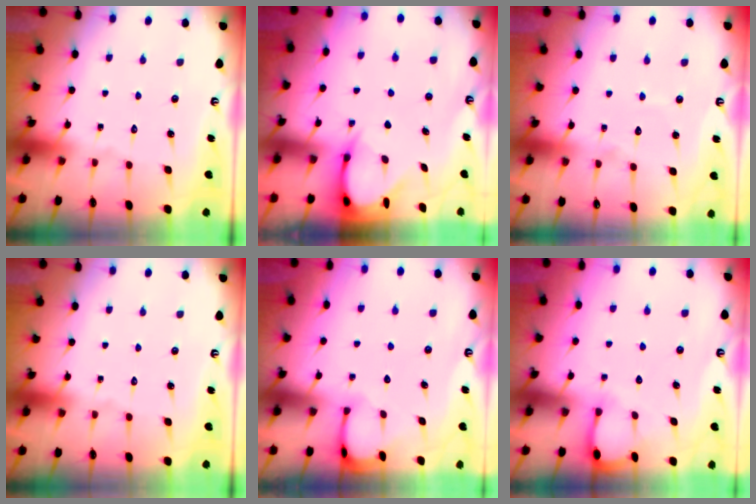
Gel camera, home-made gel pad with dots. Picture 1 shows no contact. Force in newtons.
{"total": 3.7, "press": 3.7, "slide": 0.4}
{"total": 4.2, "press": 4.2, "slide": 0.2}
{"total": 0.0}
{"total": 1.8, "press": 1.8, "slide": 0.2}
{"total": 3.2, "press": 3.2, "slide": 0.3}